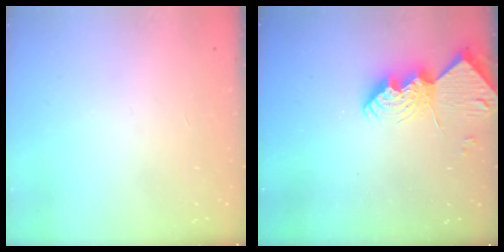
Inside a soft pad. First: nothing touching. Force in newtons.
{"total": 12.3, "press": 12.2, "slide": 1.2}